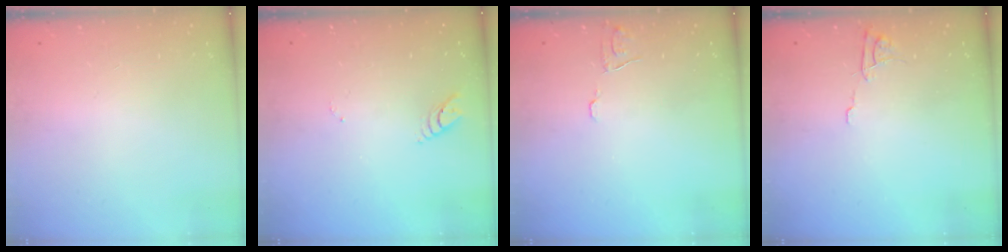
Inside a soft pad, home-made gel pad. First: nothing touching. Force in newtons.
{"total": 2.7, "press": 2.7, "slide": 0.2}
{"total": 5.9, "press": 5.9, "slide": 0.5}
{"total": 5.4, "press": 5.4, "slide": 0.5}